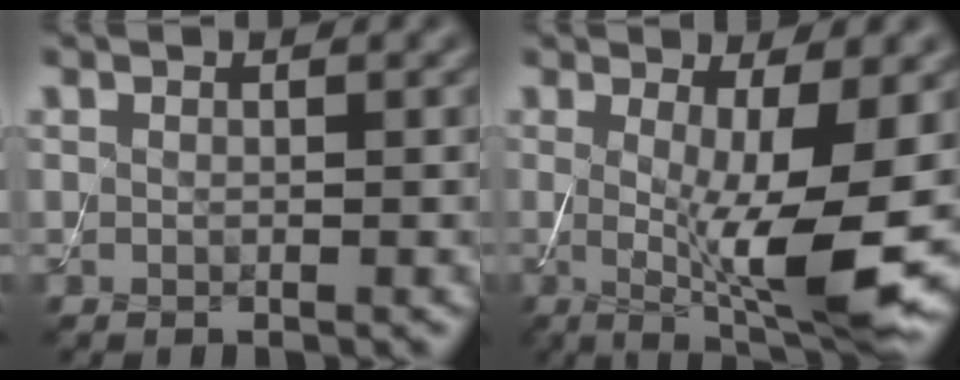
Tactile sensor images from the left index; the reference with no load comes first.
{"total": 8.9, "force": [-0.7, 1.8, 8.7], "torque": [-0.135, -0.021, -0.007]}